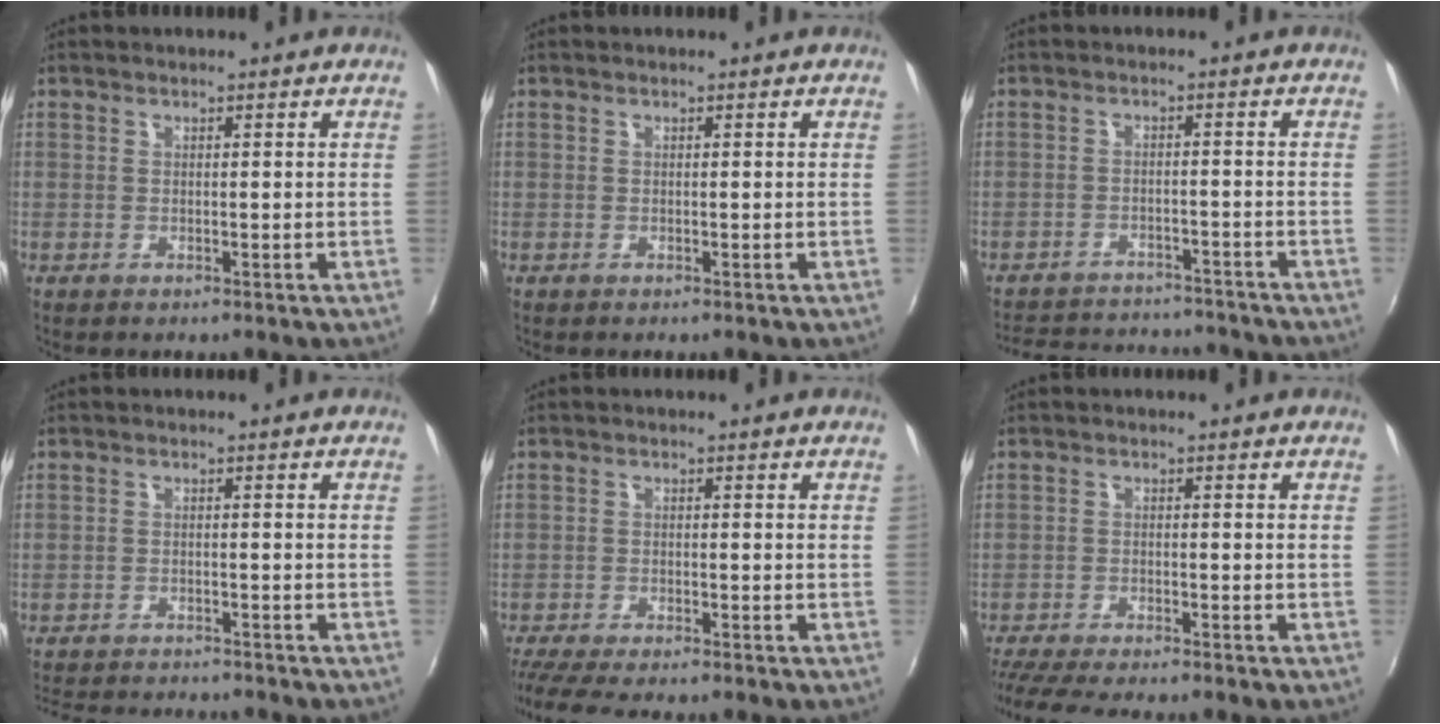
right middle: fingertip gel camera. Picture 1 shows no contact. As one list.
[{"total": 0.0}, {"total": 15.8, "force": [-14.1, 4.9, 5.2], "torque": [-0.120, 0.014, -0.189]}, {"total": 10.5, "force": [-9.7, 1.6, 3.6], "torque": [-0.091, -0.009, -0.147]}, {"total": 7.8, "force": [-6.9, 0.3, 3.7], "torque": [-0.090, -0.027, -0.114]}, {"total": 9.2, "force": [-8.2, 0.2, 4.2], "torque": [-0.100, -0.025, -0.132]}]